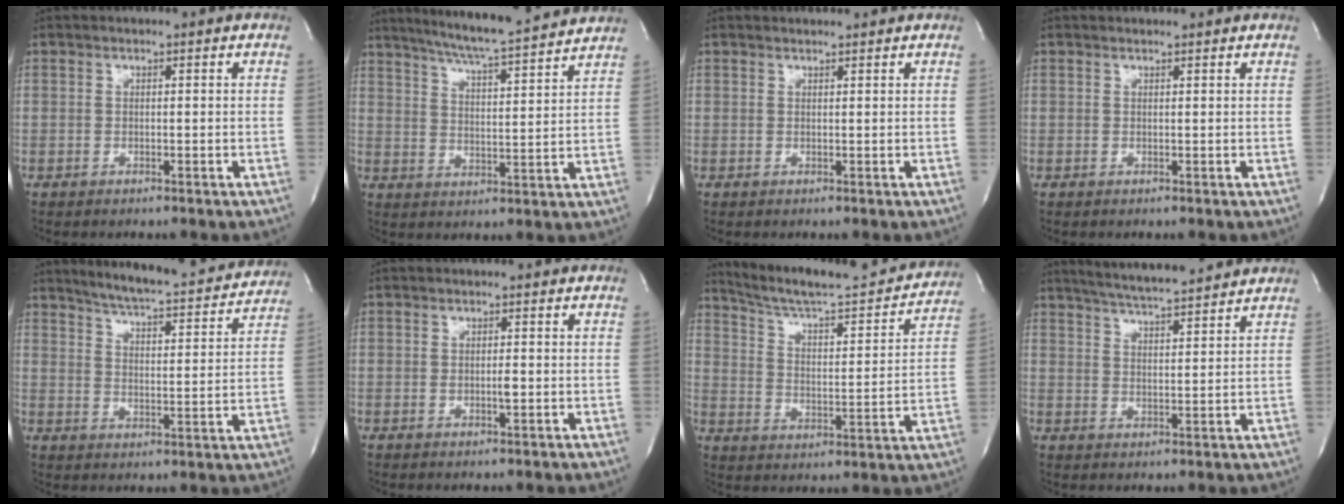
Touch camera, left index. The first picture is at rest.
{"total": 15.8, "force": [14.2, 0.1, 6.8], "torque": [-0.118, -0.002, 0.198]}
{"total": 1.1, "force": [1.1, 0.0, 0.0], "torque": [-0.007, 0.004, 0.017]}
{"total": 0.6, "force": [0.6, 0.0, 0.0], "torque": [-0.007, 0.000, 0.007]}
{"total": 16.4, "force": [15.4, 1.9, 5.5], "torque": [-0.081, -0.025, 0.198]}
{"total": 1.6, "force": [-0.6, 0.4, 1.4], "torque": [-0.027, -0.005, -0.010]}
{"total": 21.5, "force": [19.6, 2.5, 8.4], "torque": [-0.129, -0.020, 0.271]}
{"total": 10.9, "force": [9.9, 0.4, 4.6], "torque": [-0.085, 0.011, 0.148]}